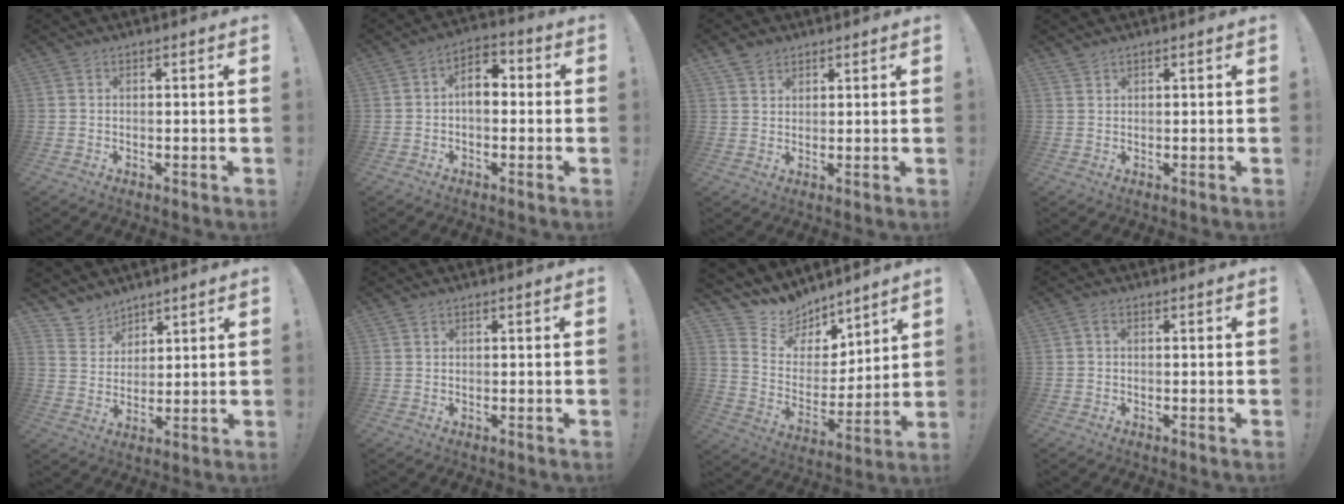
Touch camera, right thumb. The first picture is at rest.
{"total": 6.9, "force": [-0.4, 4.4, 5.2], "torque": [-0.084, 0.012, -0.004]}
{"total": 4.1, "force": [3.0, 2.6, 0.9], "torque": [-0.014, -0.012, 0.057]}
{"total": 1.5, "force": [1.4, 0.4, 0.3], "torque": [-0.003, -0.006, 0.026]}
{"total": 6.9, "force": [5.8, 3.7, 0.2], "torque": [-0.015, -0.047, 0.115]}
{"total": 0.7, "force": [0.6, 0.4, 0.0], "torque": [0.003, -0.003, 0.011]}
{"total": 10.6, "force": [9.1, 5.4, 0.4], "torque": [-0.023, -0.086, 0.172]}
{"total": 0.9, "force": [0.0, 0.6, 0.7], "torque": [-0.020, 0.005, 0.001]}